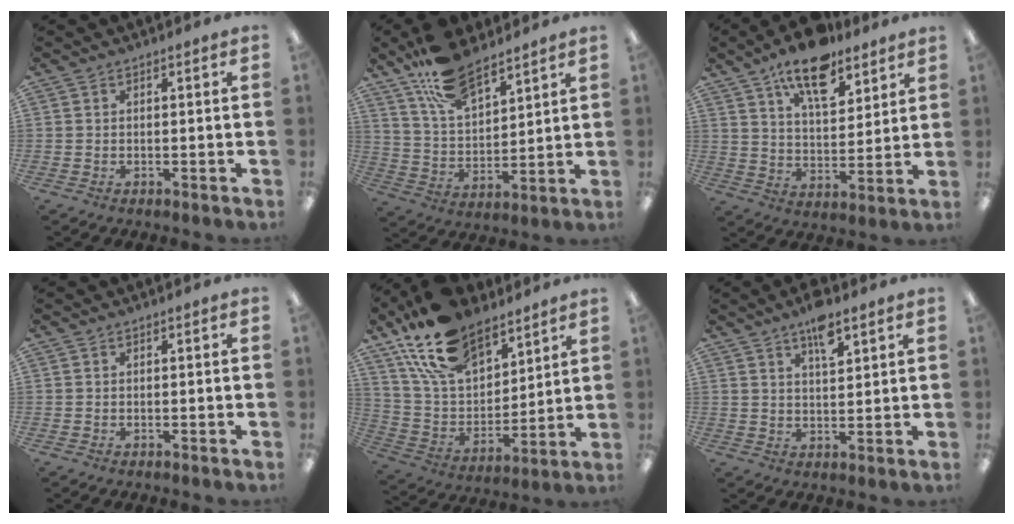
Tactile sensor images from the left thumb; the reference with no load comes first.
{"total": 15.5, "force": [11.4, 7.0, 7.9], "torque": [-0.160, -0.049, 0.210]}
{"total": 14.7, "force": [10.4, 6.3, 8.2], "torque": [-0.127, -0.049, 0.181]}
{"total": 0.0}
{"total": 20.4, "force": [14.9, 10.4, 9.2], "torque": [-0.182, -0.077, 0.274]}
{"total": 7.0, "force": [4.8, 2.4, 4.5], "torque": [-0.067, -0.023, 0.079]}